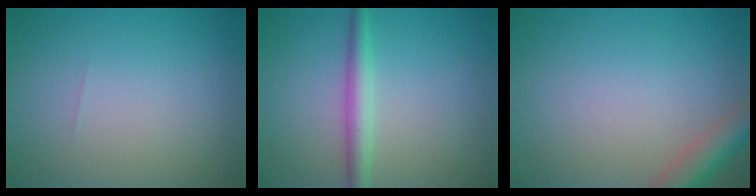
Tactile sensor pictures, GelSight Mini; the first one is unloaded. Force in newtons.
{"total": 2.7, "press": 2.7, "slide": 0.0}
{"total": 3.9, "press": 3.8, "slide": 0.3}